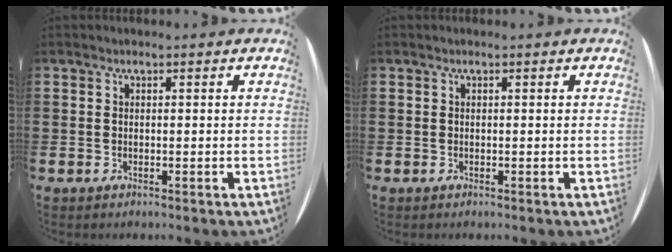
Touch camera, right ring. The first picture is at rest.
{"total": 0.0}